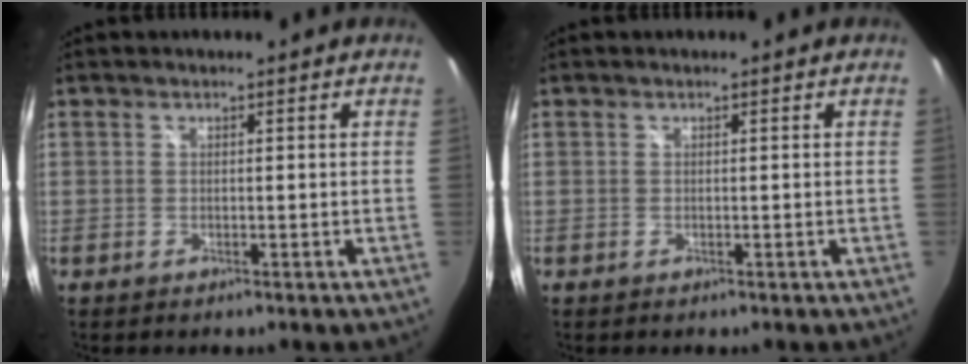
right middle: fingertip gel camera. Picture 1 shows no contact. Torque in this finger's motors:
{"motor_torque": [0.00, 0.00, 0.00, 0.01]}